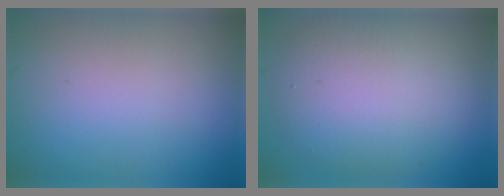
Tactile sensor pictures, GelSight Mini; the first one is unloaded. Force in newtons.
{"total": 7.7, "press": 7.7, "slide": 0.7}